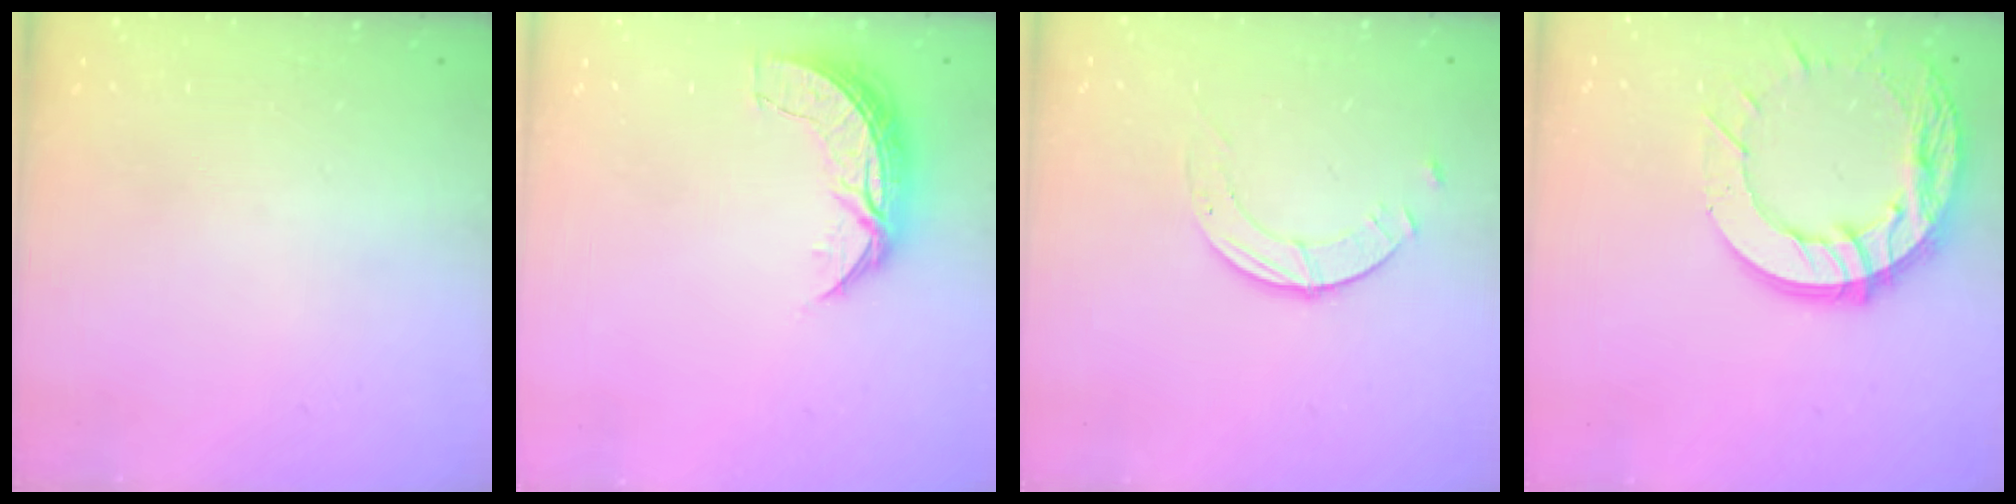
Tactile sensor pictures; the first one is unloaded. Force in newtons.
{"total": 7.4, "press": 7.4, "slide": 0.5}
{"total": 2.3, "press": 2.3, "slide": 0.3}
{"total": 15.9, "press": 15.8, "slide": 1.5}